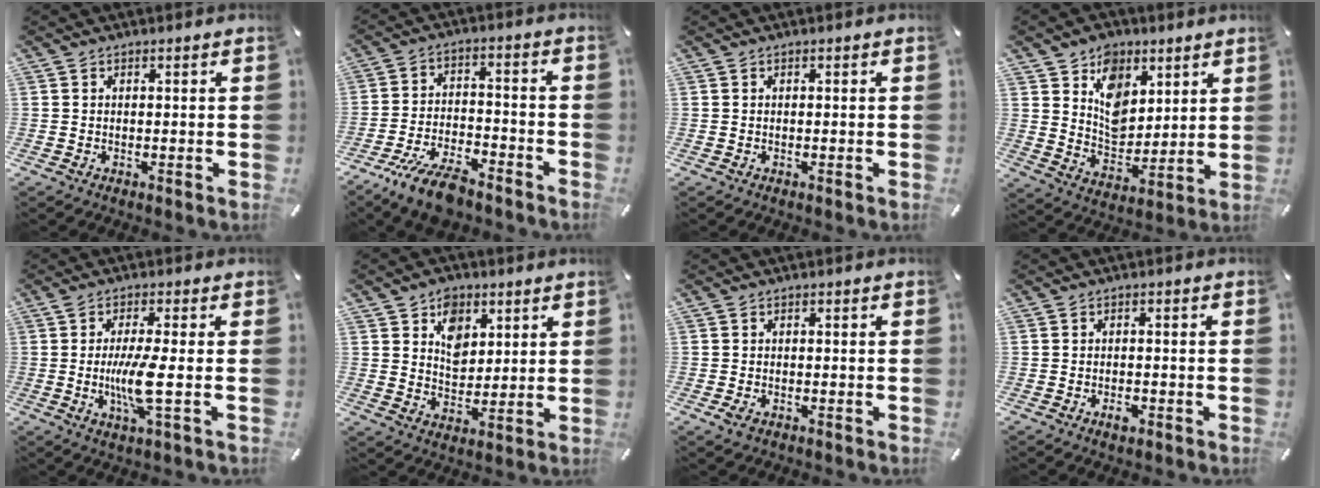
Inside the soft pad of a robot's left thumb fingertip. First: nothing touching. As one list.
[{"total": 10.8, "force": [-8.3, 3.6, 6.0], "torque": [-0.111, 0.044, -0.156]}, {"total": 0.0}, {"total": 10.9, "force": [5.7, 8.4, 4.0], "torque": [-0.061, -0.035, 0.108]}, {"total": 8.8, "force": [-0.8, 1.0, 8.7], "torque": [-0.176, -0.017, -0.021]}, {"total": 7.9, "force": [3.8, 6.1, 3.3], "torque": [-0.045, -0.012, 0.065]}, {"total": 1.6, "force": [-0.6, 1.0, 1.0], "torque": [-0.026, -0.003, -0.012]}, {"total": 2.5, "force": [-1.3, 1.5, 1.6], "torque": [-0.029, 0.006, -0.023]}]